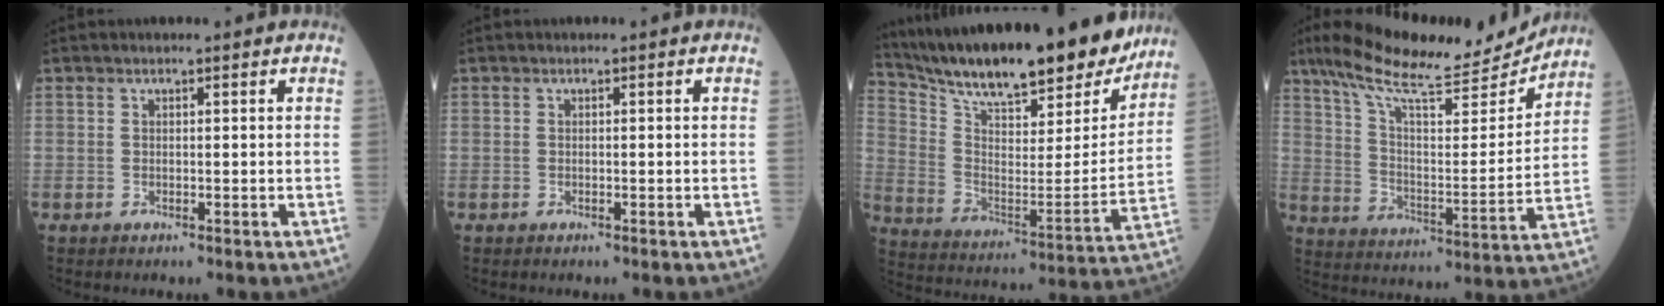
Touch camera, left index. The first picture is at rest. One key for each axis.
{"total": 0.0}
{"total": 26.9, "fx": 23.2, "fy": 4.6, "fz": 12.7, "tx": -0.219, "ty": -0.039, "tz": 0.342}
{"total": 19.5, "fx": 17.0, "fy": 2.7, "fz": 9.2, "tx": -0.161, "ty": -0.002, "tz": 0.265}